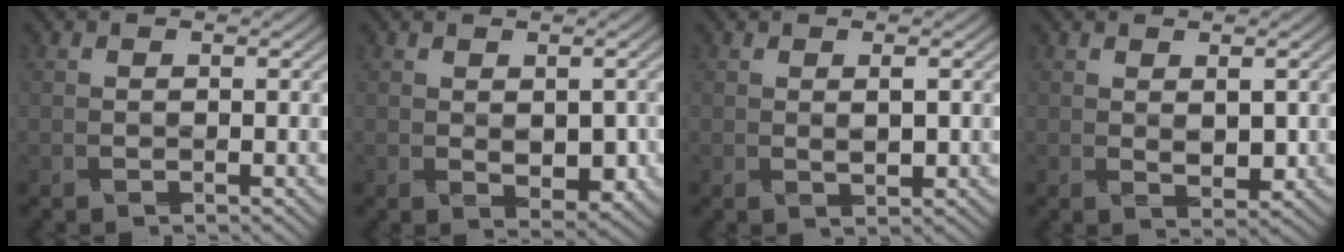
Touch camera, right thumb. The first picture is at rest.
{"total": 3.5, "force": [-0.3, 2.1, 2.8], "torque": [-0.048, -0.012, 0.004]}
{"total": 1.4, "force": [0.4, 0.5, 1.3], "torque": [-0.027, -0.004, 0.009]}
{"total": 2.4, "force": [0.5, 1.3, 1.9], "torque": [-0.036, -0.008, 0.013]}